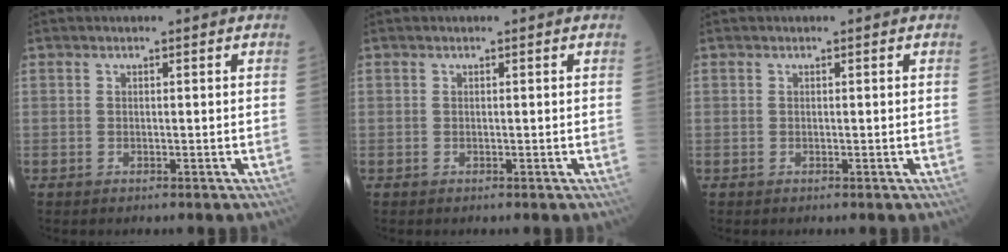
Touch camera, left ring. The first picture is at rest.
{"total": 0.0}
{"total": 0.0}